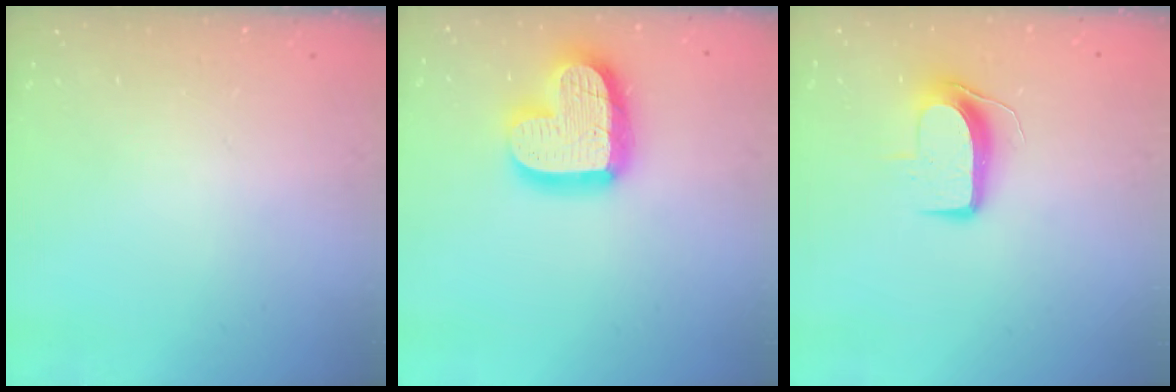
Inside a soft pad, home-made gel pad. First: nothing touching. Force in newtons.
{"total": 17.7, "press": 17.7, "slide": 1.5}
{"total": 8.8, "press": 8.8, "slide": 0.2}